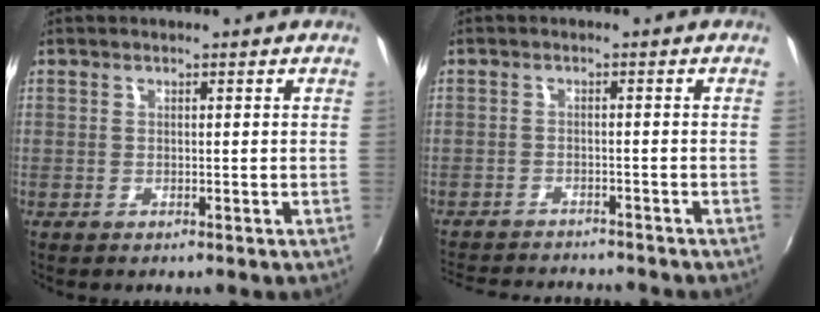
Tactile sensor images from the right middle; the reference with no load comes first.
{"total": 11.0, "force": [-10.0, 2.3, 3.8], "torque": [-0.095, -0.011, -0.151]}